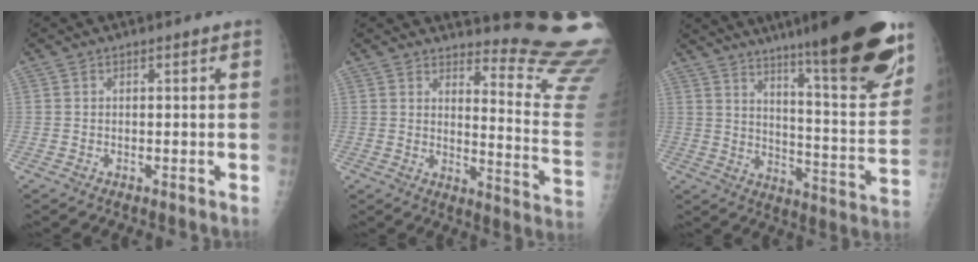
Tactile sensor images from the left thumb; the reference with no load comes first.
{"total": 17.2, "force": [16.6, 0.0, 4.2], "torque": [-0.030, -0.222, 0.186]}
{"total": 27.1, "force": [18.4, 3.5, 19.5], "torque": [-0.264, -0.087, 0.266]}